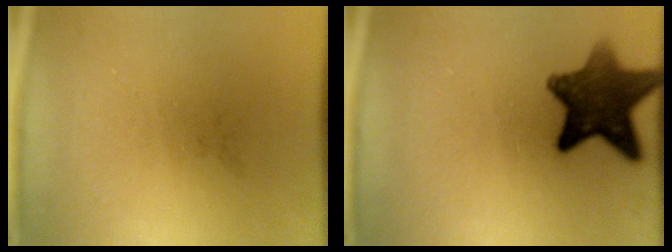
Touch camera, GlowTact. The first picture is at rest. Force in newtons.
{"total": 11.0}